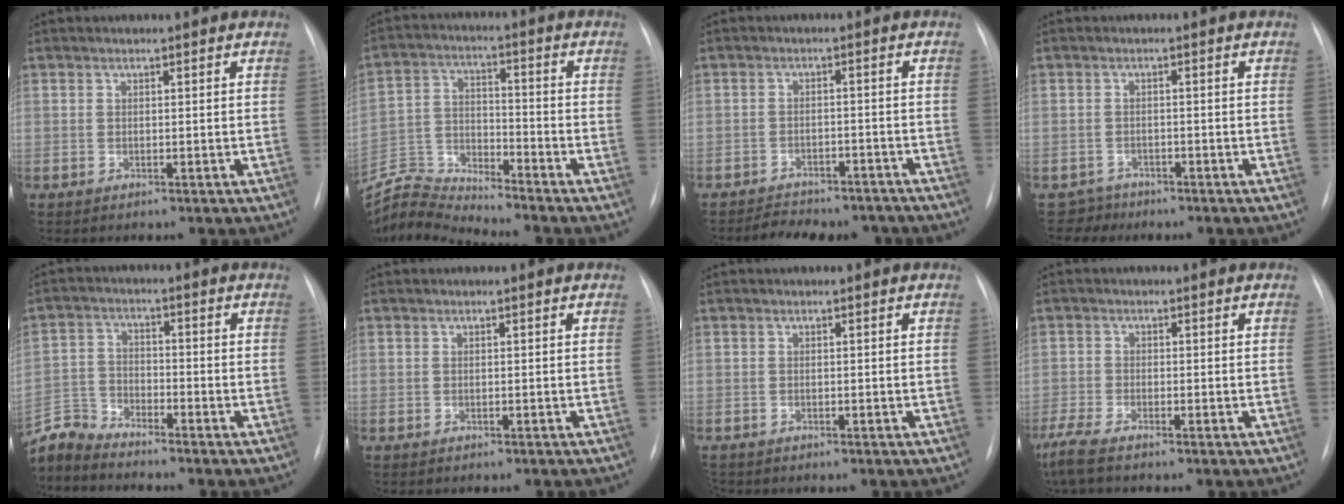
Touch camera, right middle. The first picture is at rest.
{"total": 8.4, "force": [-8.1, -1.9, -1.5], "torque": [0.015, 0.023, -0.152]}
{"total": 10.0, "force": [-8.9, 3.6, 2.5], "torque": [-0.043, 0.007, -0.109]}
{"total": 2.3, "force": [-1.7, 0.9, -1.1], "torque": [0.020, 0.001, -0.030]}
{"total": 6.6, "force": [-6.6, 0.1, -0.3], "torque": [-0.002, 0.003, -0.133]}
{"total": 0.9, "force": [-0.8, 0.2, 0.4], "torque": [-0.007, -0.001, -0.009]}
{"total": 1.0, "force": [-0.9, 0.5, 0.1], "torque": [-0.004, -0.001, -0.013]}
{"total": 4.5, "force": [-3.7, 0.4, 2.6], "torque": [-0.063, -0.018, -0.073]}